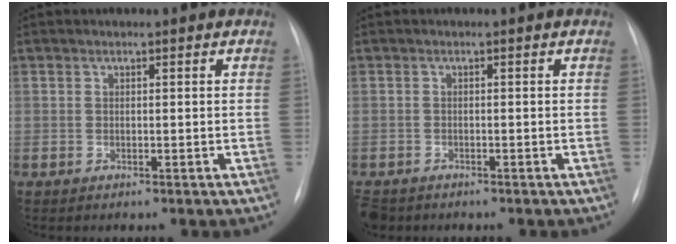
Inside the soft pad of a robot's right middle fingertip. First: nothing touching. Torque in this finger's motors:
{"motor_torque": [-0.13, -0.31, 0.03, 0.01]}